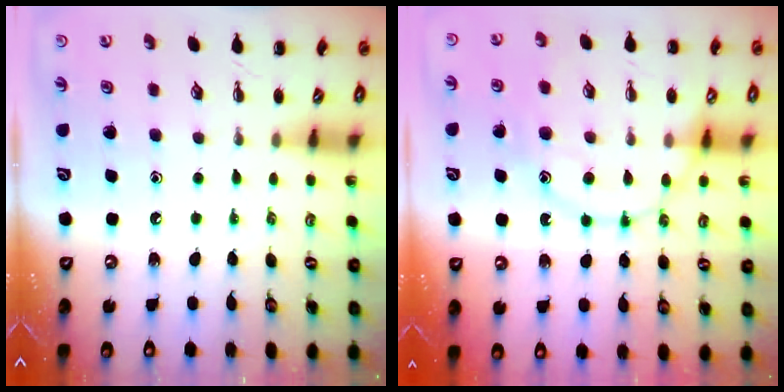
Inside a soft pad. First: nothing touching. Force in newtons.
{"total": 12.6, "press": 12.6, "slide": 0.9}